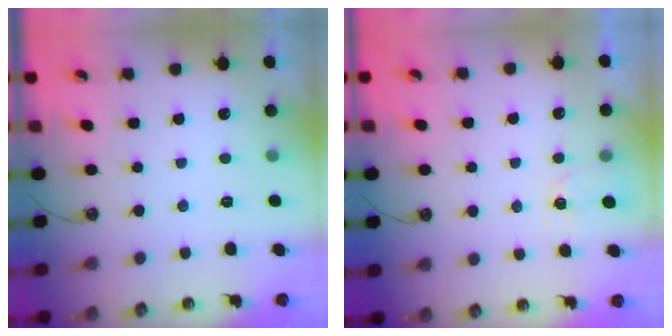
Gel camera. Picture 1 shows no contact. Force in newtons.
{"total": 2.5, "press": 2.5, "slide": 0.4}